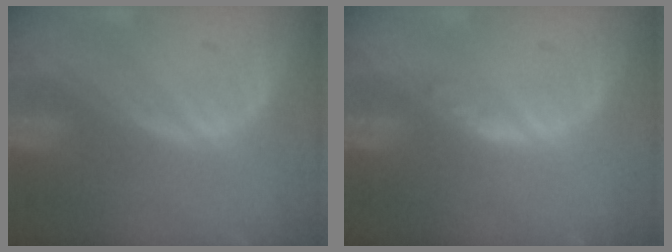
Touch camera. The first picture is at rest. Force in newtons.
{"total": 1.2, "press": 1.2, "slide": 0.1}